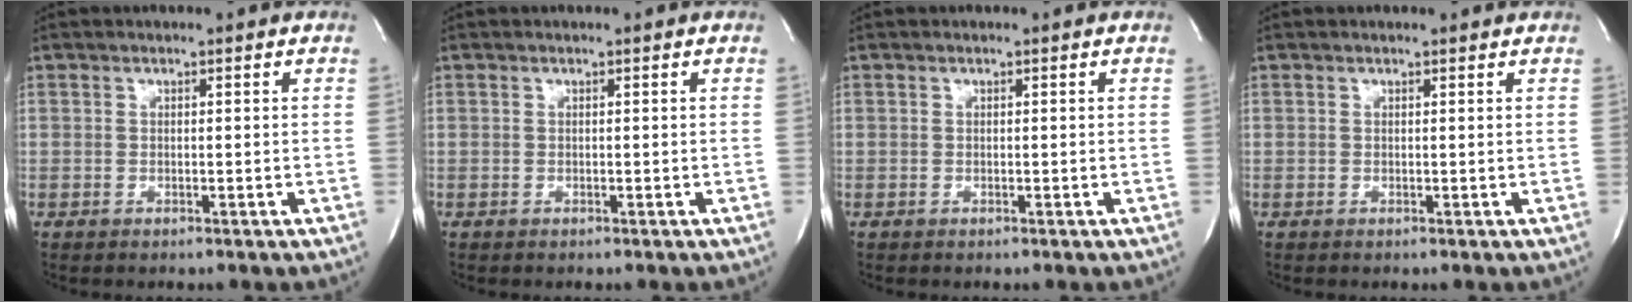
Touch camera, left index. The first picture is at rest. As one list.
[{"total": 0.0}, {"total": 0.0}, {"total": 1.0, "force": [1.0, 0.2, 0.0], "torque": [-0.009, -0.001, 0.005]}]